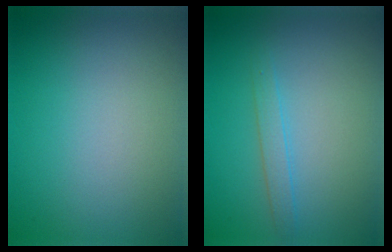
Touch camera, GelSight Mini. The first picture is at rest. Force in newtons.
{"total": 1.3, "press": 1.3, "slide": 0.1}